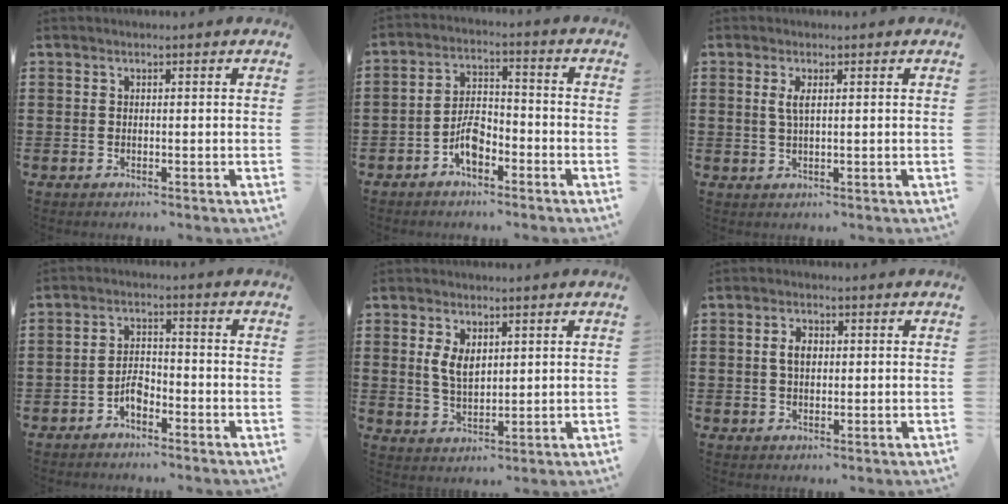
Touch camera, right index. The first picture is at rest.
{"total": 5.6, "force": [-3.1, 2.8, 3.7], "torque": [-0.076, 0.010, -0.060]}
{"total": 2.3, "force": [0.7, 0.6, 2.1], "torque": [-0.044, 0.004, 0.010]}
{"total": 3.5, "force": [-2.1, 1.8, 2.2], "torque": [-0.049, 0.005, -0.044]}
{"total": 4.3, "force": [1.3, 2.5, 3.3], "torque": [-0.071, 0.006, 0.023]}
{"total": 3.1, "force": [0.4, 1.8, 2.5], "torque": [-0.052, 0.009, 0.006]}